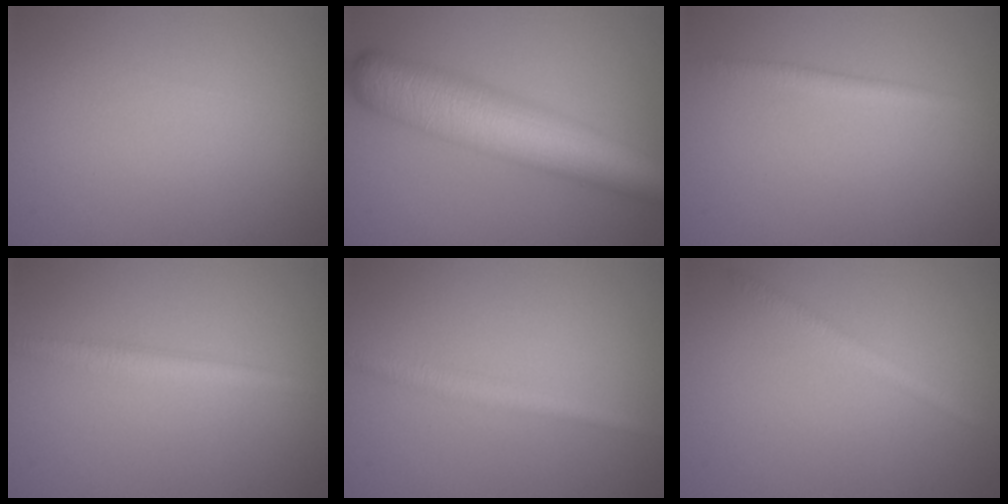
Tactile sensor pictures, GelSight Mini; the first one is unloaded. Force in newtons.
{"total": 10.2, "press": 10.2, "slide": 0.2}
{"total": 1.2, "press": 1.2, "slide": 0.0}
{"total": 2.2, "press": 2.2, "slide": 0.0}
{"total": 1.9, "press": 1.9, "slide": 0.1}
{"total": 1.4, "press": 1.4, "slide": 0.0}